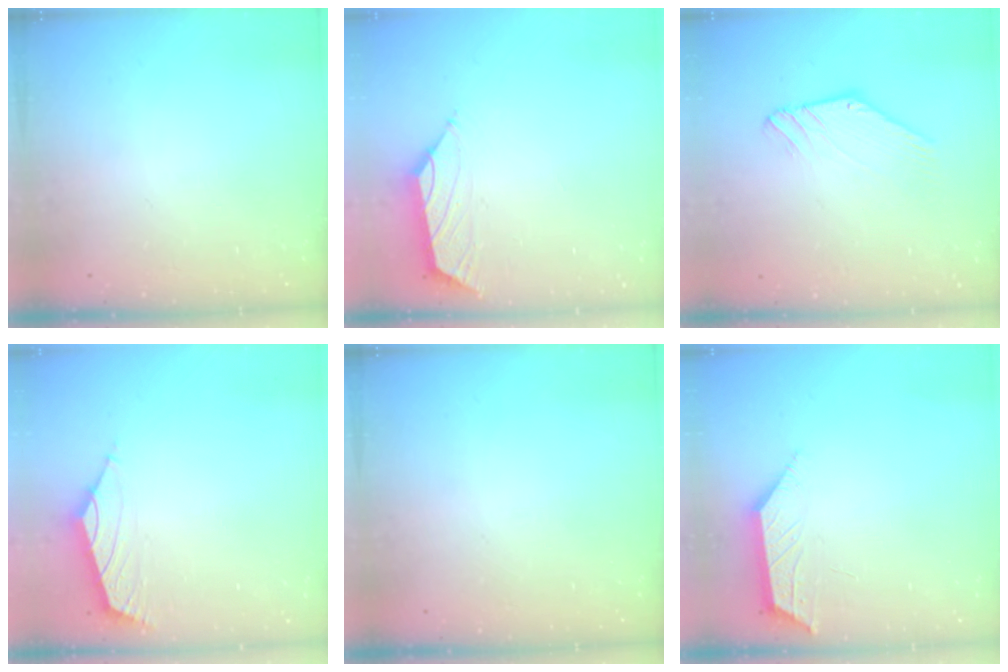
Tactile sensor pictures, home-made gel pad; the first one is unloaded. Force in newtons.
{"total": 1.6, "press": 1.4, "slide": 0.6}
{"total": 1.3, "press": 1.3, "slide": 0.0}
{"total": 1.6, "press": 1.5, "slide": 0.7}
{"total": 0.0}
{"total": 2.6, "press": 2.5, "slide": 0.4}